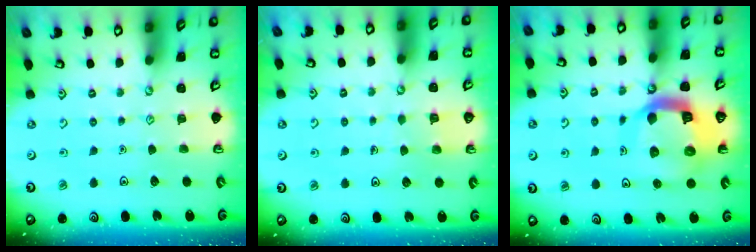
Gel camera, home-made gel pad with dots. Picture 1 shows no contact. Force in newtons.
{"total": 2.2, "press": 2.2, "slide": 0.0}
{"total": 14.7, "press": 14.6, "slide": 1.7}